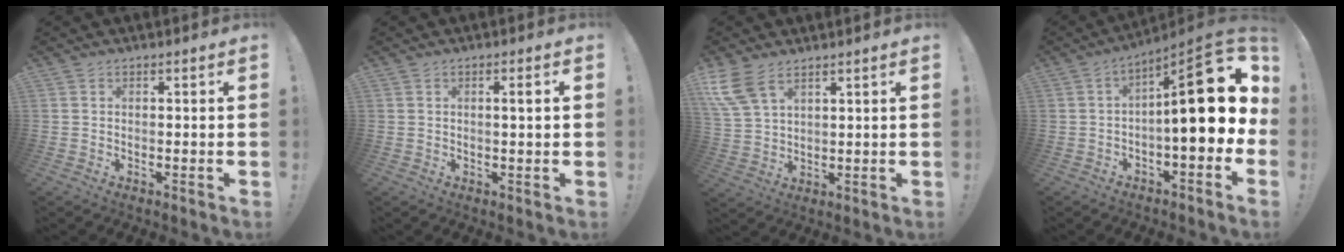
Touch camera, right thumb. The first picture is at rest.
{"total": 2.6, "force": [0.4, -0.2, 2.5], "torque": [-0.032, -0.005, 0.001]}
{"total": 9.1, "force": [5.8, 4.4, 5.5], "torque": [-0.121, -0.023, 0.116]}
{"total": 20.3, "force": [2.2, 5.8, 19.3], "torque": [-0.268, -0.013, 0.036]}